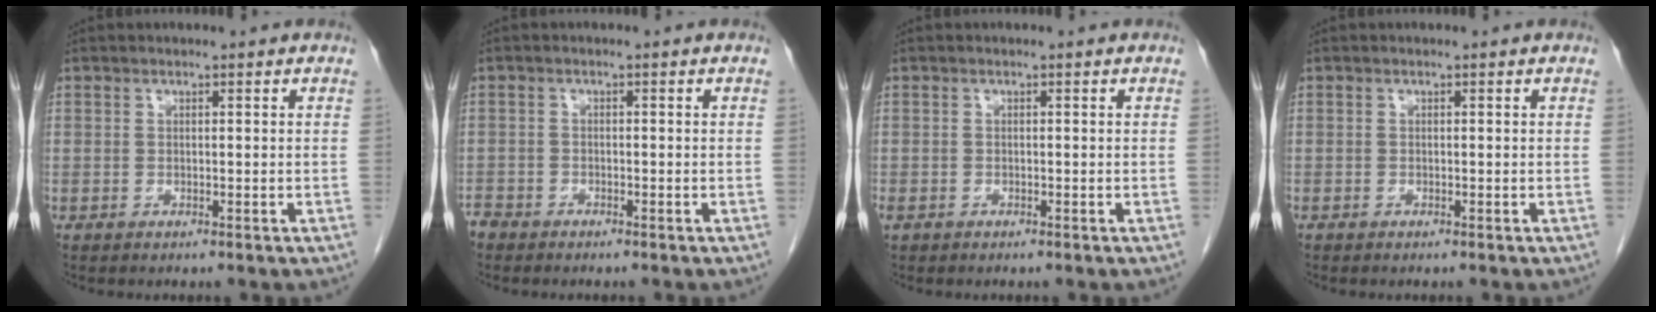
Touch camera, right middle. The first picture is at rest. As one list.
[{"total": 2.4, "force": [-2.2, 1.0, 0.0], "torque": [-0.001, 0.000, -0.042]}, {"total": 0.8, "force": [-0.5, 0.5, 0.3], "torque": [-0.009, 0.000, -0.005]}, {"total": 0.0}]